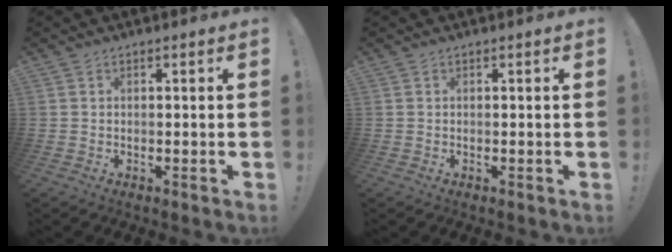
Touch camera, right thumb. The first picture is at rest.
{"total": 0.0}